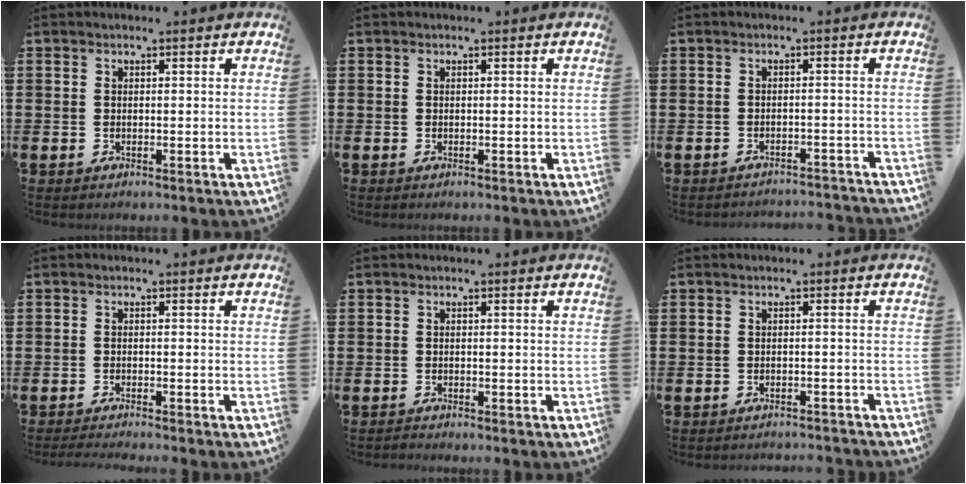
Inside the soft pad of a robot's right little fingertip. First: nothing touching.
{"total": 0.0}
{"total": 1.5, "force": [-1.5, -0.1, 0.0], "torque": [-0.003, 0.005, -0.033]}
{"total": 1.1, "force": [-1.0, -0.1, 0.4], "torque": [-0.006, -0.002, -0.019]}
{"total": 0.5, "force": [-0.5, 0.0, 0.0], "torque": [-0.001, -0.002, -0.011]}
{"total": 1.1, "force": [-1.1, -0.1, 0.0], "torque": [-0.002, 0.002, -0.023]}